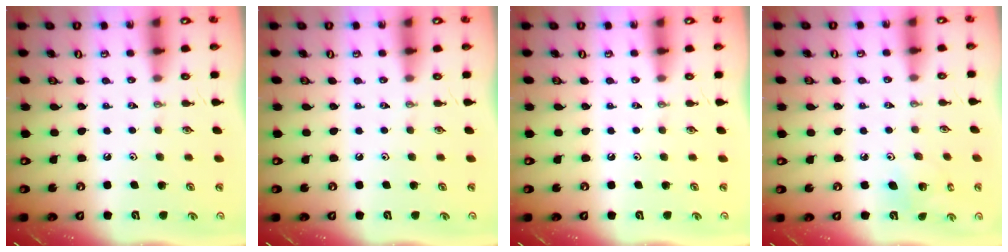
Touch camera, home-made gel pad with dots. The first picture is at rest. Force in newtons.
{"total": 0.0}
{"total": 0.0}
{"total": 4.2, "press": 4.2, "slide": 0.3}